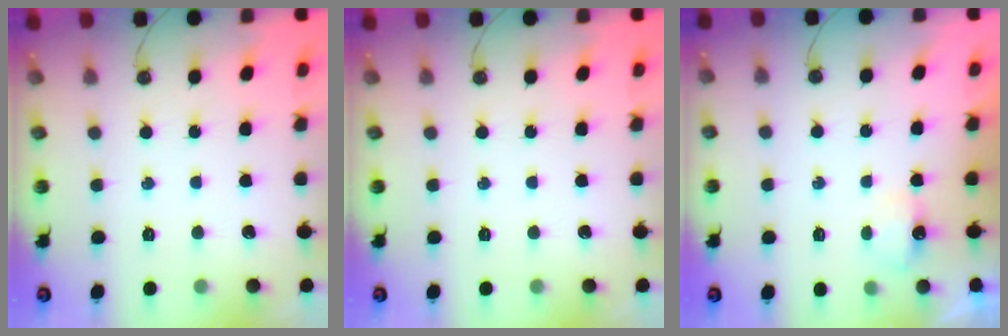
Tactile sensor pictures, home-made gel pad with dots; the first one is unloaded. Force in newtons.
{"total": 0.0}
{"total": 3.8, "press": 3.8, "slide": 0.6}